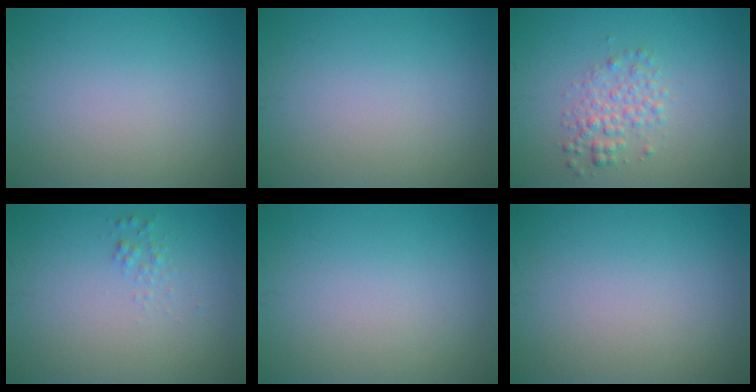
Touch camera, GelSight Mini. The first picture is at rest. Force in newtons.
{"total": 0.0}
{"total": 2.5, "press": 2.5, "slide": 0.1}
{"total": 0.8, "press": 0.8, "slide": 0.0}
{"total": 0.0}
{"total": 0.0}